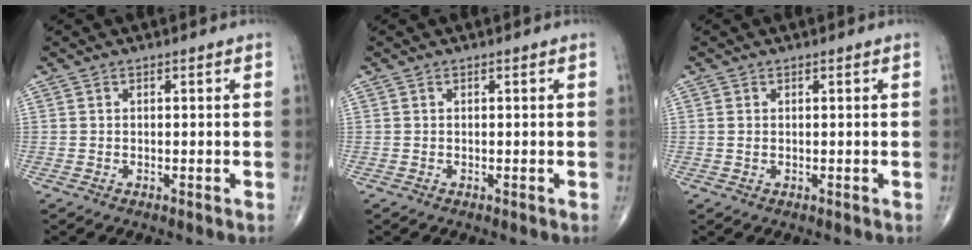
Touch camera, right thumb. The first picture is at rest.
{"total": 0.0}
{"total": 0.8, "force": [0.1, 0.5, 0.5], "torque": [-0.014, 0.001, 0.005]}